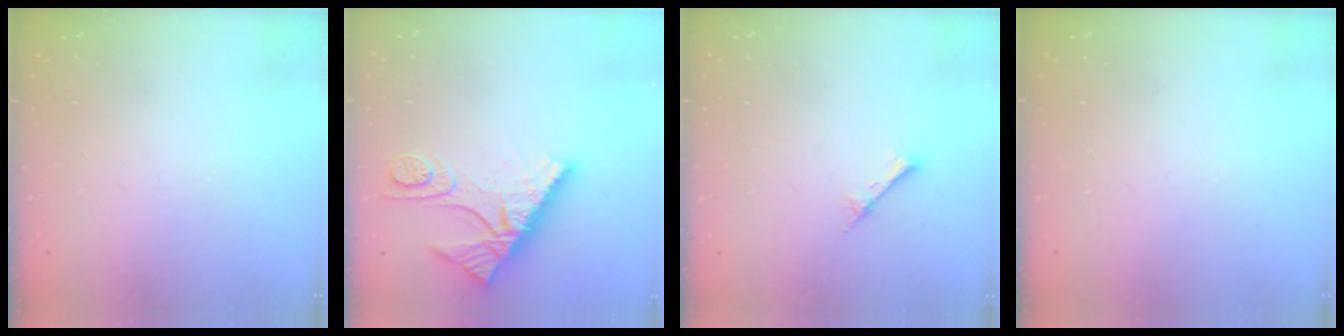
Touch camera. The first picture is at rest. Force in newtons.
{"total": 10.7, "press": 10.6, "slide": 1.1}
{"total": 2.7, "press": 2.6, "slide": 0.3}
{"total": 0.0}